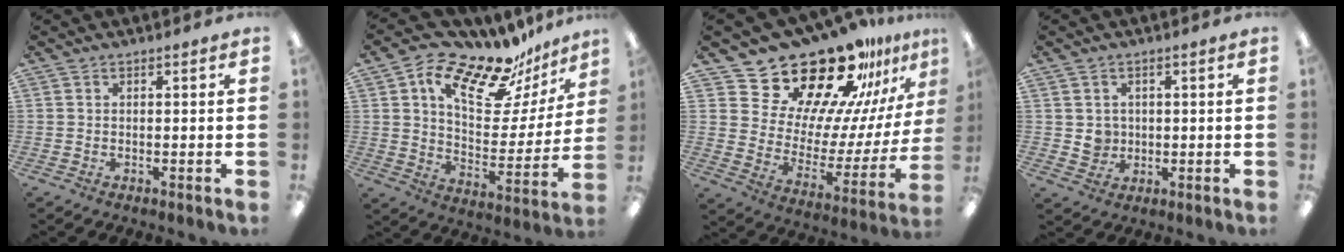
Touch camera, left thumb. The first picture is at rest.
{"total": 18.6, "force": [13.8, 7.4, 9.9], "torque": [-0.159, -0.100, 0.232]}
{"total": 26.0, "force": [21.3, 11.1, 10.0], "torque": [-0.144, -0.166, 0.378]}
{"total": 3.9, "force": [0.7, 3.8, 0.5], "torque": [0.004, -0.001, 0.010]}